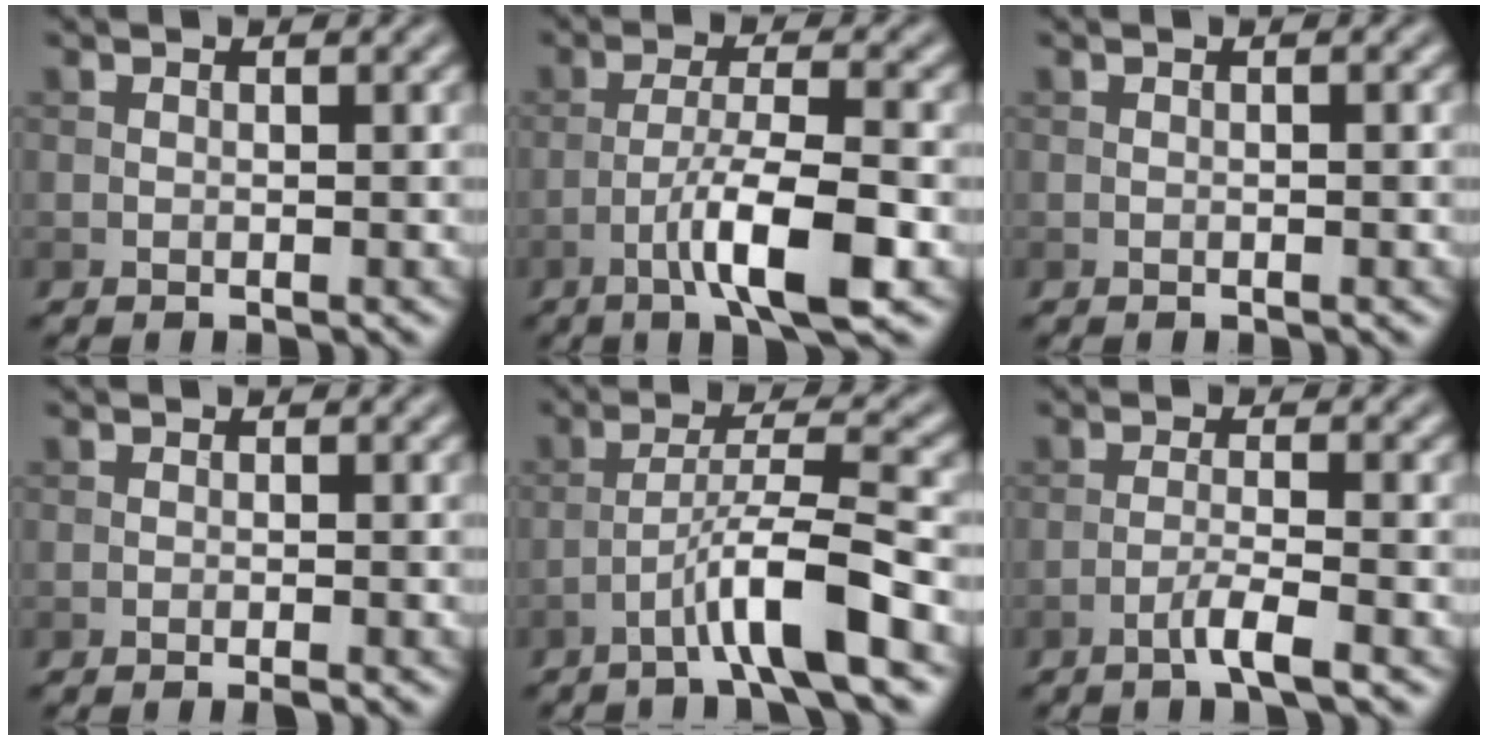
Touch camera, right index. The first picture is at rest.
{"total": 7.1, "force": [-3.2, 1.3, 6.2], "torque": [-0.106, 0.009, -0.058]}
{"total": 0.6, "force": [0.0, 0.1, 0.6], "torque": [-0.010, 0.000, 0.000]}
{"total": 0.7, "force": [-0.5, 0.0, 0.5], "torque": [-0.008, -0.001, -0.010]}
{"total": 6.2, "force": [-3.3, 0.4, 5.2], "torque": [-0.085, 0.019, -0.063]}
{"total": 2.5, "force": [-1.4, 0.1, 2.1], "torque": [-0.036, 0.008, -0.037]}